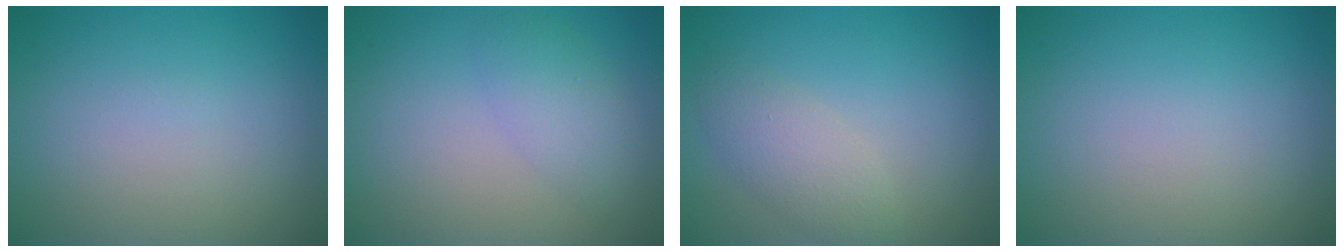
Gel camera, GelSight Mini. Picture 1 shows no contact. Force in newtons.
{"total": 2.7, "press": 2.7, "slide": 0.1}
{"total": 2.7, "press": 2.7, "slide": 0.1}
{"total": 0.0}